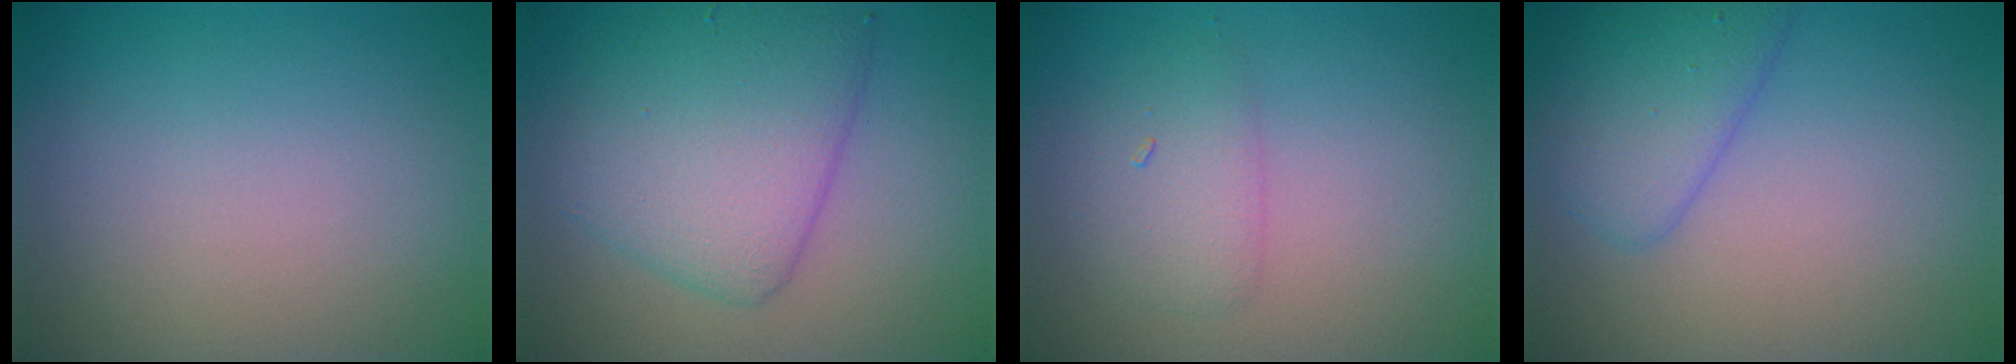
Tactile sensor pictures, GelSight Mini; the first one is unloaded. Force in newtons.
{"total": 6.4, "press": 6.3, "slide": 0.2}
{"total": 2.1, "press": 2.1, "slide": 0.1}
{"total": 3.6, "press": 3.6, "slide": 0.2}